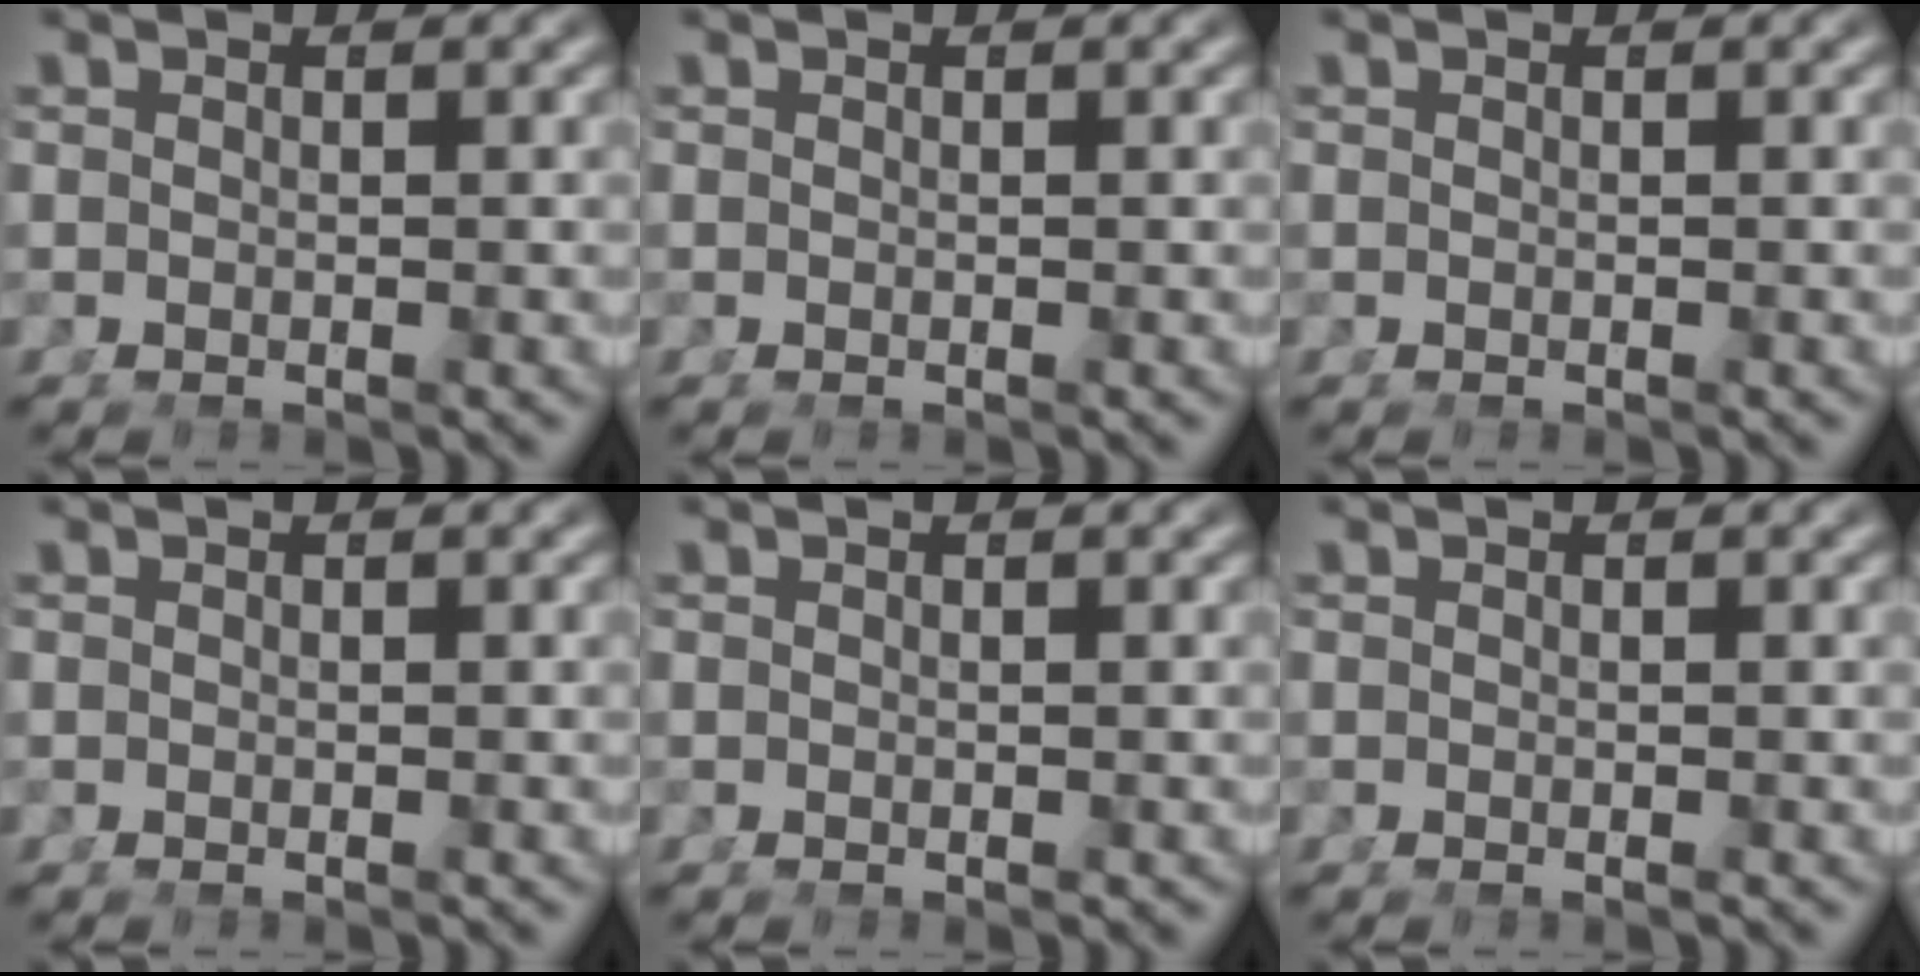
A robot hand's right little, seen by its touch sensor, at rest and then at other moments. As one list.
[{"total": 0.0}, {"total": 0.0}, {"total": 0.0}, {"total": 0.0}, {"total": 0.0}]